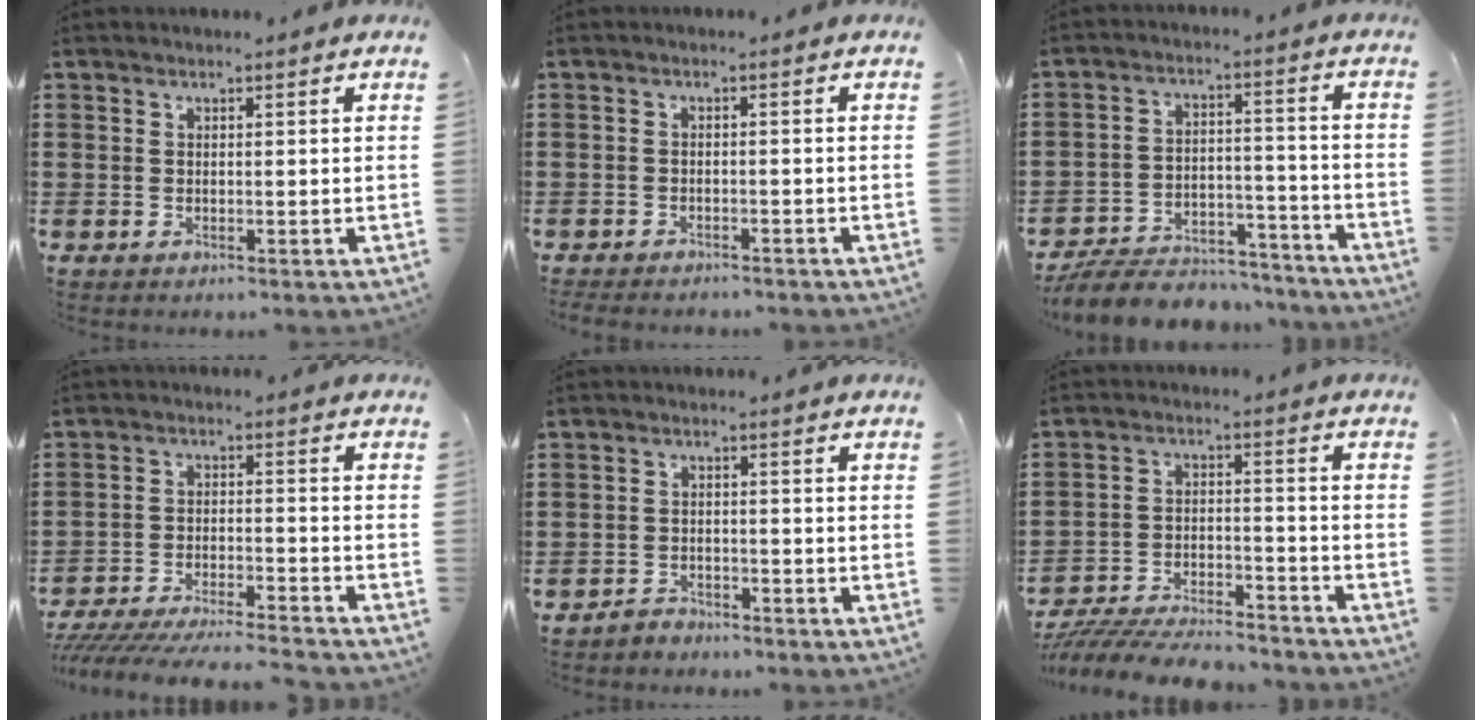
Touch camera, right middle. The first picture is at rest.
{"total": 2.0, "force": [-1.9, 0.2, 0.1], "torque": [-0.008, -0.001, -0.042]}
{"total": 8.2, "force": [-7.7, 1.9, 1.9], "torque": [-0.039, 0.021, -0.151]}
{"total": 6.3, "force": [-6.0, 0.5, 1.7], "torque": [-0.035, -0.002, -0.118]}
{"total": 2.5, "force": [-2.4, 0.7, -0.2], "torque": [-0.004, 0.003, -0.054]}
{"total": 7.3, "force": [-7.0, 1.1, 1.8], "torque": [-0.033, 0.012, -0.136]}